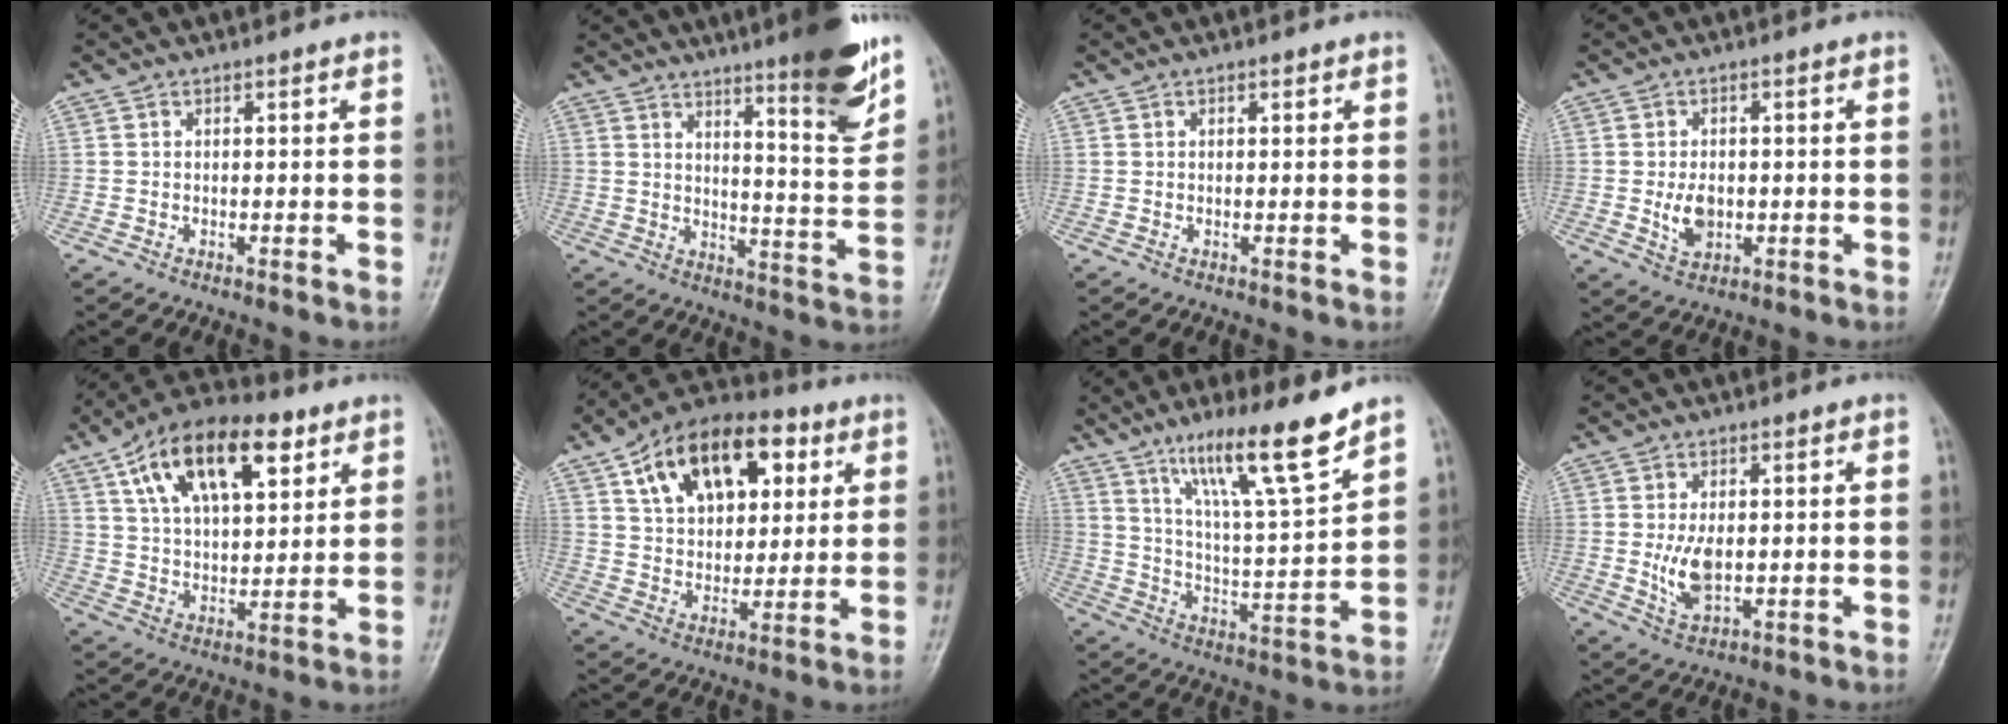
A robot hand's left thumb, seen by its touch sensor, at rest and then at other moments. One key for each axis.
{"total": 13.9, "fx": 9.1, "fy": 1.7, "fz": 10.3, "tx": -0.124, "ty": -0.063, "tz": 0.133}
{"total": 0.8, "fx": 0.4, "fy": 0.4, "fz": 0.6, "tx": -0.008, "ty": 0.000, "tz": 0.005}
{"total": 4.9, "fx": -0.5, "fy": 3.3, "fz": 3.6, "tx": -0.055, "ty": -0.004, "tz": -0.003}
{"total": 18.7, "fx": 8.8, "fy": 9.2, "fz": 13.7, "tx": -0.198, "ty": -0.014, "tz": 0.151}
{"total": 19.4, "fx": 8.0, "fy": 11.7, "fz": 13.3, "tx": -0.168, "ty": -0.007, "tz": 0.130}
{"total": 15.1, "fx": 10.5, "fy": 1.2, "fz": 10.8, "tx": -0.176, "ty": -0.064, "tz": 0.186}
{"total": 6.1, "fx": 0.0, "fy": 3.4, "fz": 5.1, "tx": -0.096, "ty": -0.011, "tz": 0.007}